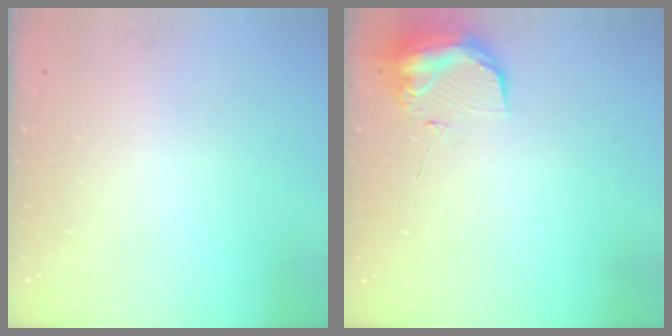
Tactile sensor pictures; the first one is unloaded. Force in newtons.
{"total": 9.5, "press": 9.4, "slide": 1.0}